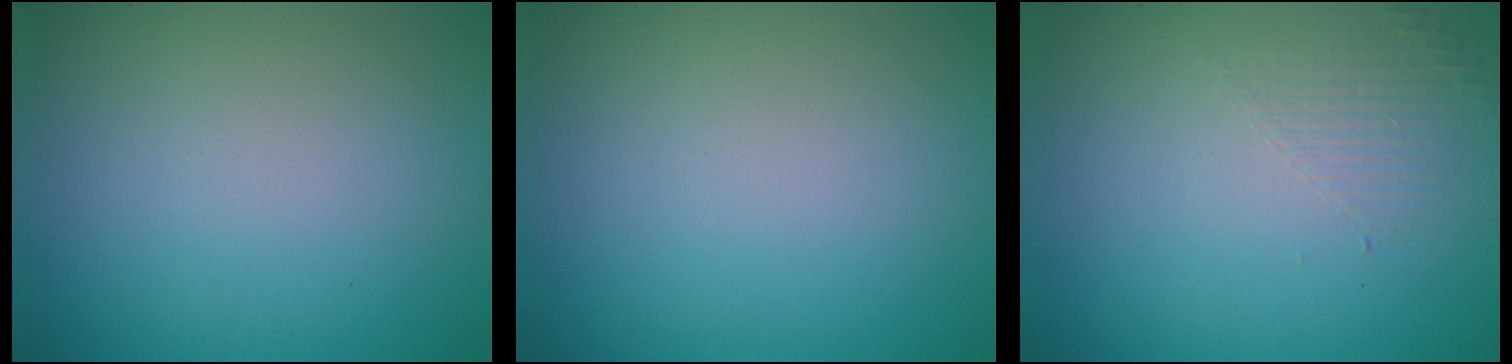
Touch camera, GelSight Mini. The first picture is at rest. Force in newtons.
{"total": 0.0}
{"total": 1.4, "press": 0.2, "slide": 1.4}